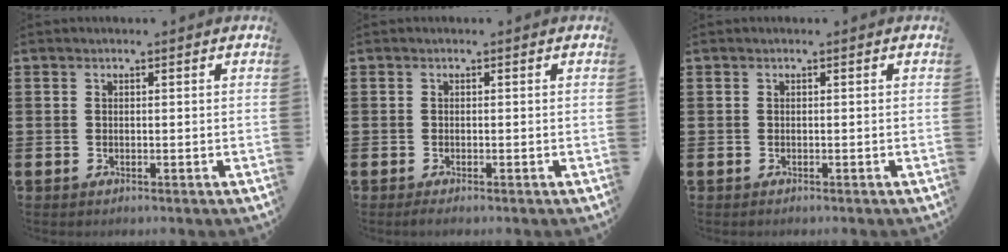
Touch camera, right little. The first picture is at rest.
{"total": 0.5, "force": [-0.3, 0.1, 0.5], "torque": [-0.008, -0.002, -0.005]}
{"total": 0.0}